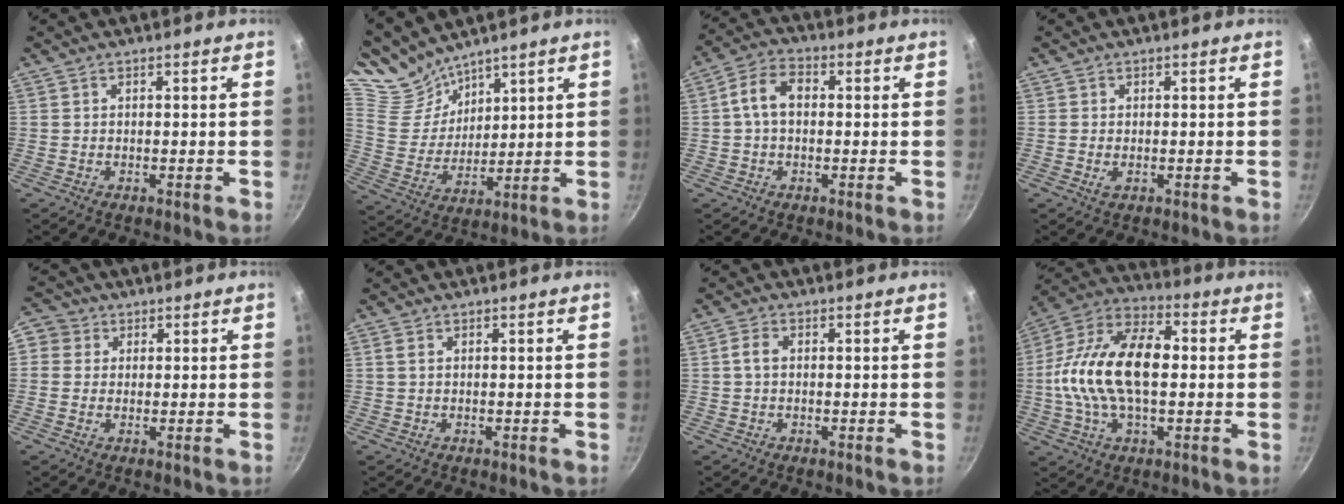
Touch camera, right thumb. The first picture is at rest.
{"total": 9.5, "force": [8.6, 3.6, 1.7], "torque": [-0.012, -0.045, 0.185]}
{"total": 6.8, "force": [0.3, 4.6, 5.0], "torque": [-0.084, 0.023, -0.005]}
{"total": 1.5, "force": [-0.4, 0.8, 1.2], "torque": [-0.025, -0.002, -0.006]}
{"total": 5.6, "force": [1.2, 5.2, 1.7], "torque": [-0.004, 0.003, 0.006]}
{"total": 1.1, "force": [0.3, 0.6, 0.8], "torque": [-0.017, 0.001, 0.004]}
{"total": 2.4, "force": [0.0, 1.6, 1.8], "torque": [-0.036, 0.008, -0.003]}
{"total": 20.4, "force": [0.2, 11.2, 17.1], "torque": [-0.306, 0.038, -0.014]}